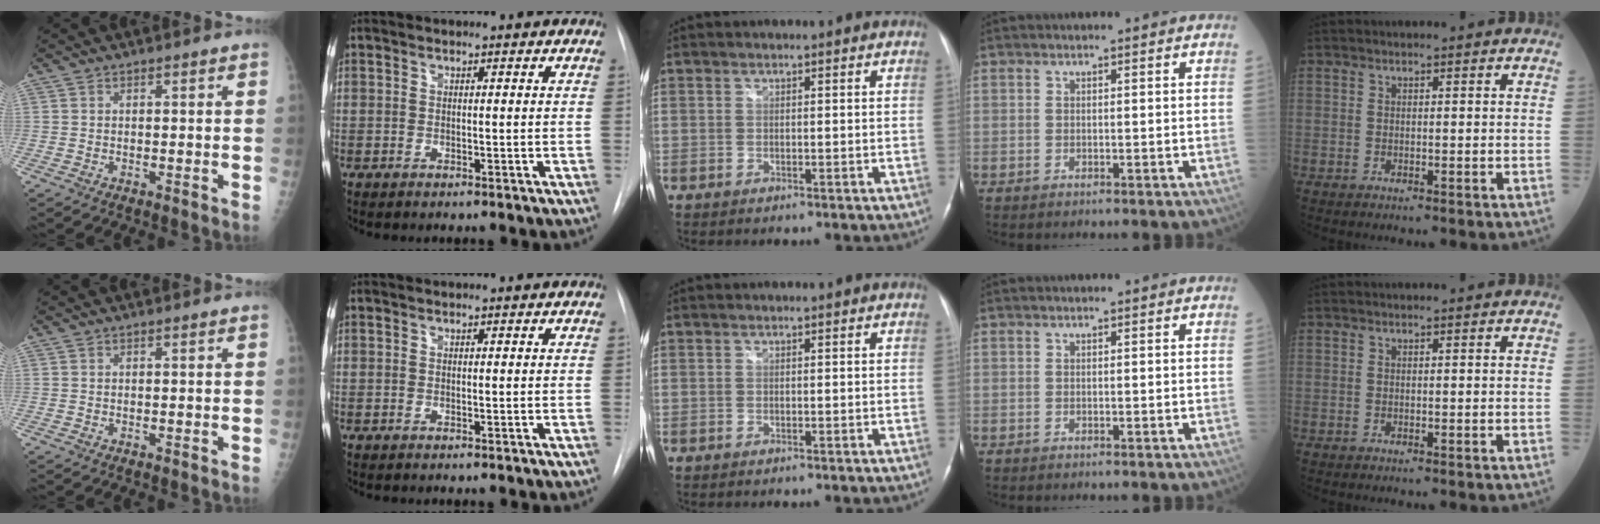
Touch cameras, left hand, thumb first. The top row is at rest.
{}